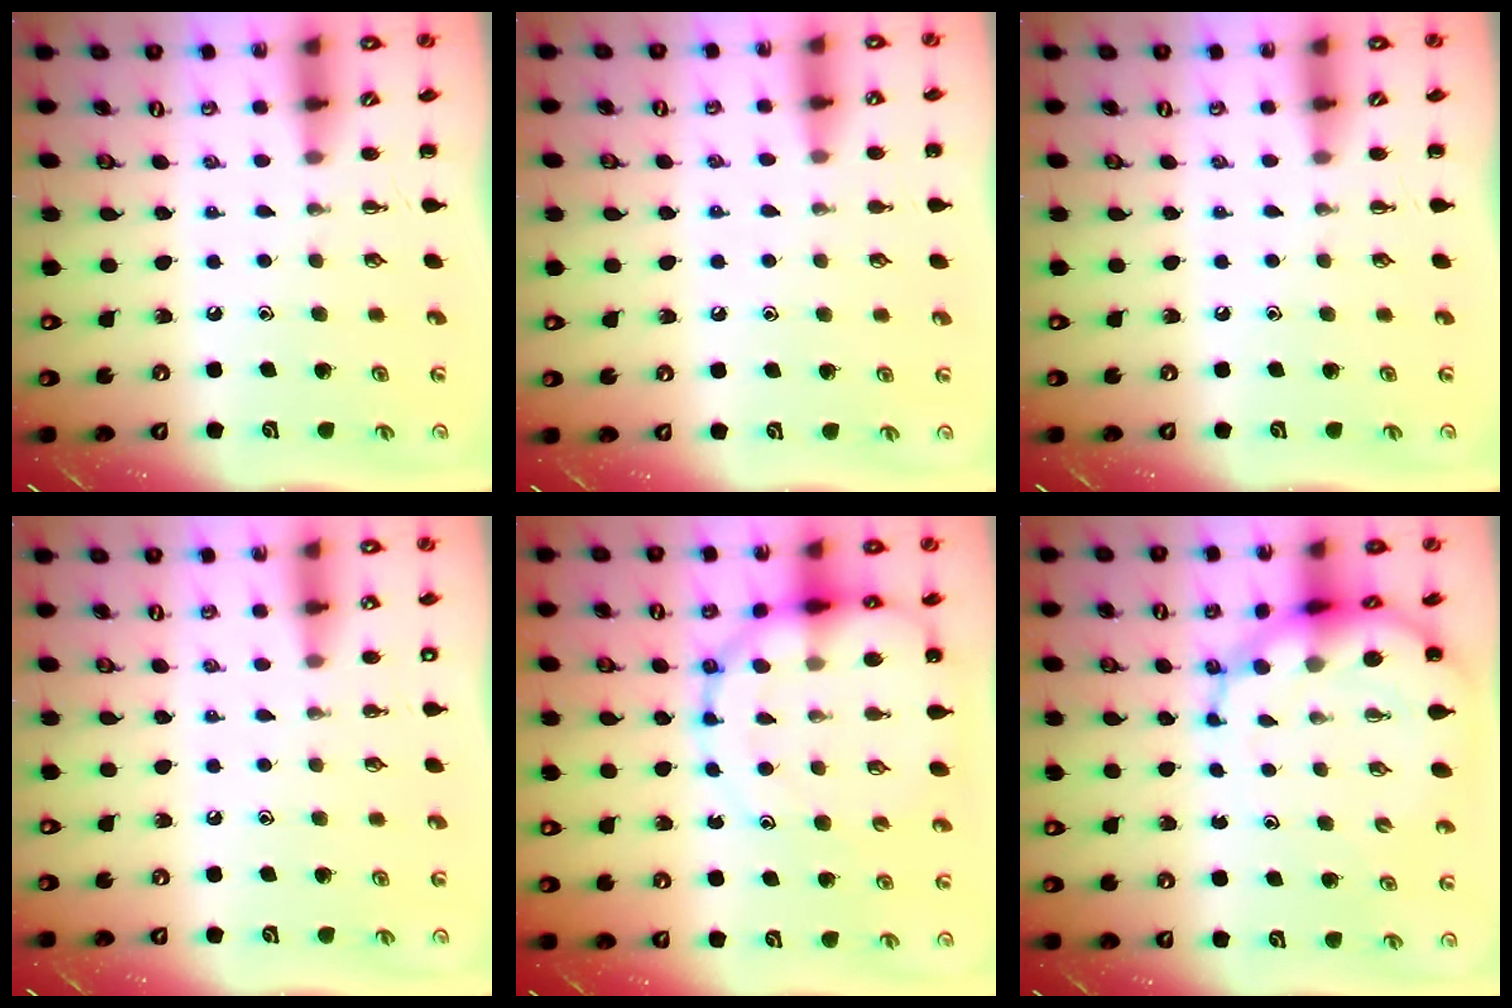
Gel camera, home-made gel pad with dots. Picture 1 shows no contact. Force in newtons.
{"total": 4.9, "press": 4.6, "slide": 1.8}
{"total": 0.0}
{"total": 1.4, "press": 1.4, "slide": 0.1}
{"total": 15.7, "press": 15.4, "slide": 3.3}
{"total": 10.0, "press": 9.5, "slide": 3.0}